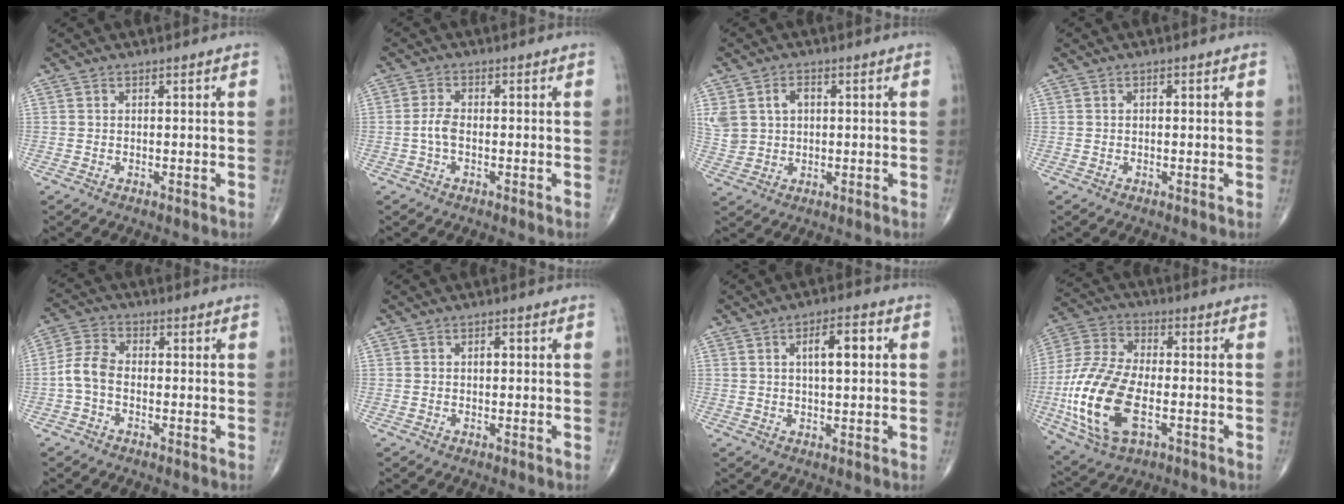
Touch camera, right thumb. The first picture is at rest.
{"total": 2.8, "force": [-0.6, 1.4, 2.4], "torque": [-0.056, 0.007, -0.016]}
{"total": 8.2, "force": [2.1, 6.2, 4.9], "torque": [-0.104, 0.003, 0.049]}
{"total": 0.8, "force": [0.1, 0.4, 0.7], "torque": [-0.015, 0.004, 0.003]}
{"total": 5.6, "force": [-1.4, 3.5, 4.2], "torque": [-0.086, 0.020, -0.039]}
{"total": 1.2, "force": [0.0, 0.8, 1.0], "torque": [-0.012, 0.002, -0.003]}
{"total": 6.8, "force": [1.6, 2.6, 6.1], "torque": [-0.087, 0.006, 0.024]}
{"total": 19.7, "force": [-4.8, 10.1, 16.2], "torque": [-0.353, 0.008, -0.085]}